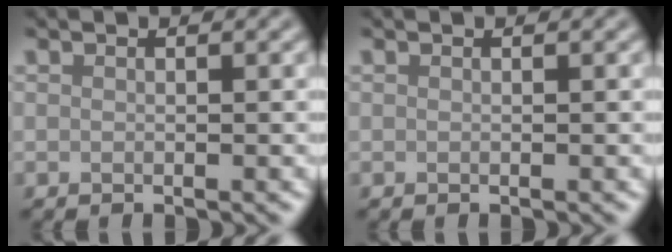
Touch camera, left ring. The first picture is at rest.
{"total": 0.0}